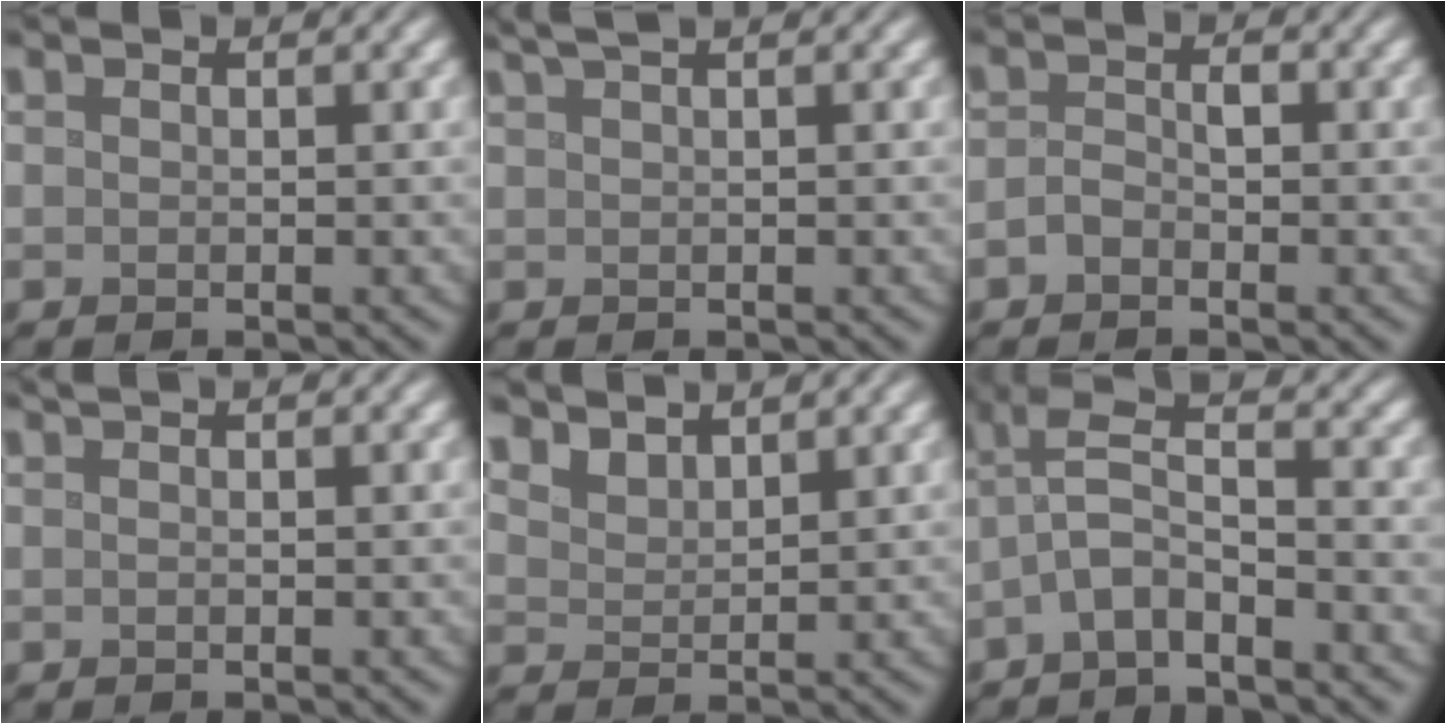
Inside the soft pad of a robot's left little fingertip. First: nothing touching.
{"total": 3.2, "force": [2.0, 1.1, 2.2], "torque": [-0.020, 0.012, 0.013]}
{"total": 1.6, "force": [-0.8, 0.9, 1.1], "torque": [-0.021, 0.005, -0.018]}
{"total": 1.3, "force": [0.3, 0.4, 1.2], "torque": [-0.020, 0.000, -0.004]}
{"total": 3.3, "force": [3.1, 1.0, 0.9], "torque": [-0.025, -0.006, 0.064]}
{"total": 3.9, "force": [-2.1, 1.1, 3.1], "torque": [-0.064, 0.014, -0.051]}